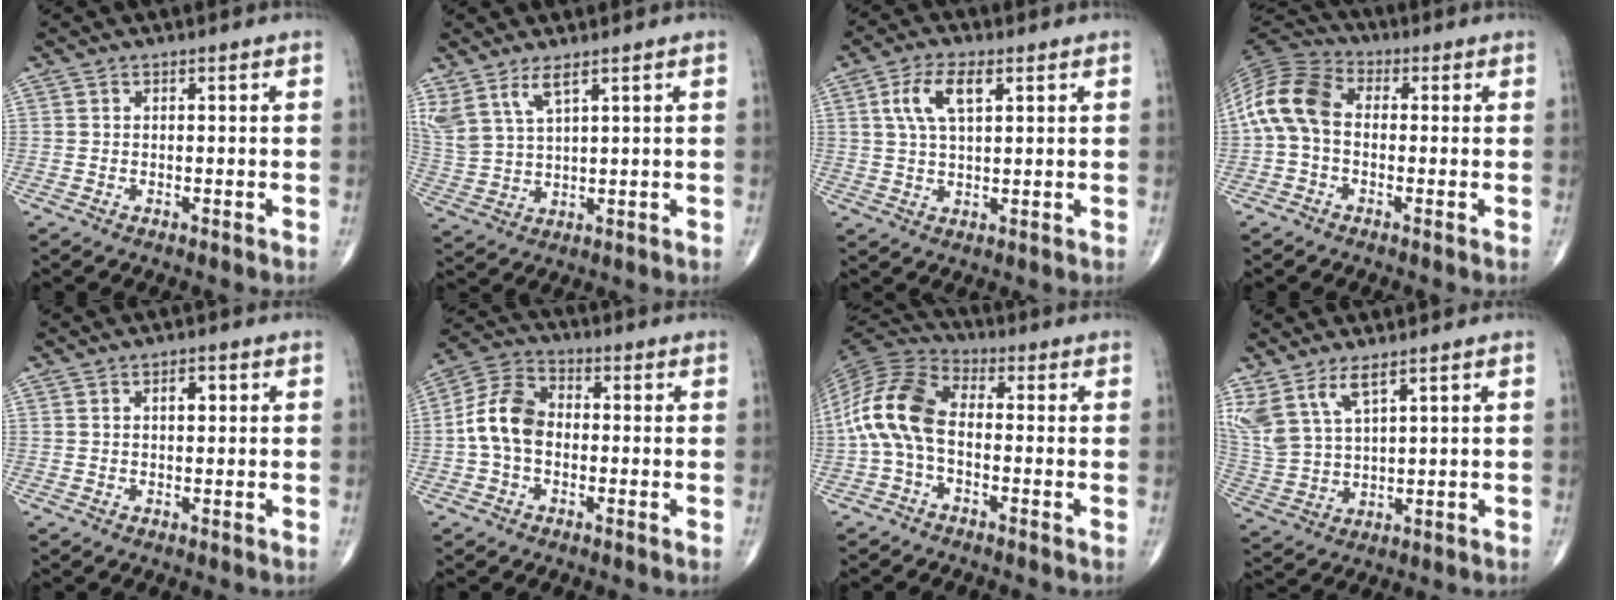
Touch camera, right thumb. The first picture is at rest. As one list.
[{"total": 7.9, "force": [5.1, 2.7, 5.4], "torque": [-0.125, -0.018, 0.117]}, {"total": 7.5, "force": [2.6, 3.3, 6.2], "torque": [-0.125, 0.003, 0.051]}, {"total": 11.0, "force": [-0.2, 7.5, 8.0], "torque": [-0.158, 0.028, -0.020]}, {"total": 2.4, "force": [0.7, 1.2, 1.9], "torque": [-0.025, 0.001, 0.009]}, {"total": 9.7, "force": [-0.9, 6.8, 6.9], "torque": [-0.126, 0.031, -0.031]}, {"total": 12.3, "force": [-1.2, 7.0, 10.0], "torque": [-0.205, 0.033, -0.037]}, {"total": 10.1, "force": [6.2, 4.1, 6.8], "torque": [-0.150, -0.020, 0.142]}]